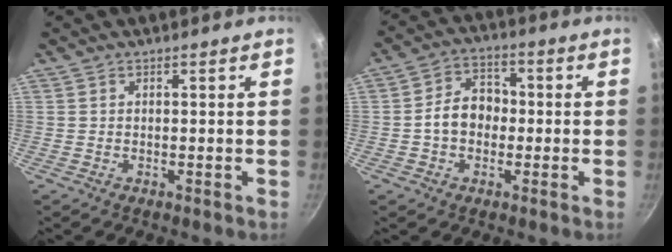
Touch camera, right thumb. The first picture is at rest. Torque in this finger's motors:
{"motor_torque": [1.04, 0.91, 0.84, -0.36, 0.02]}